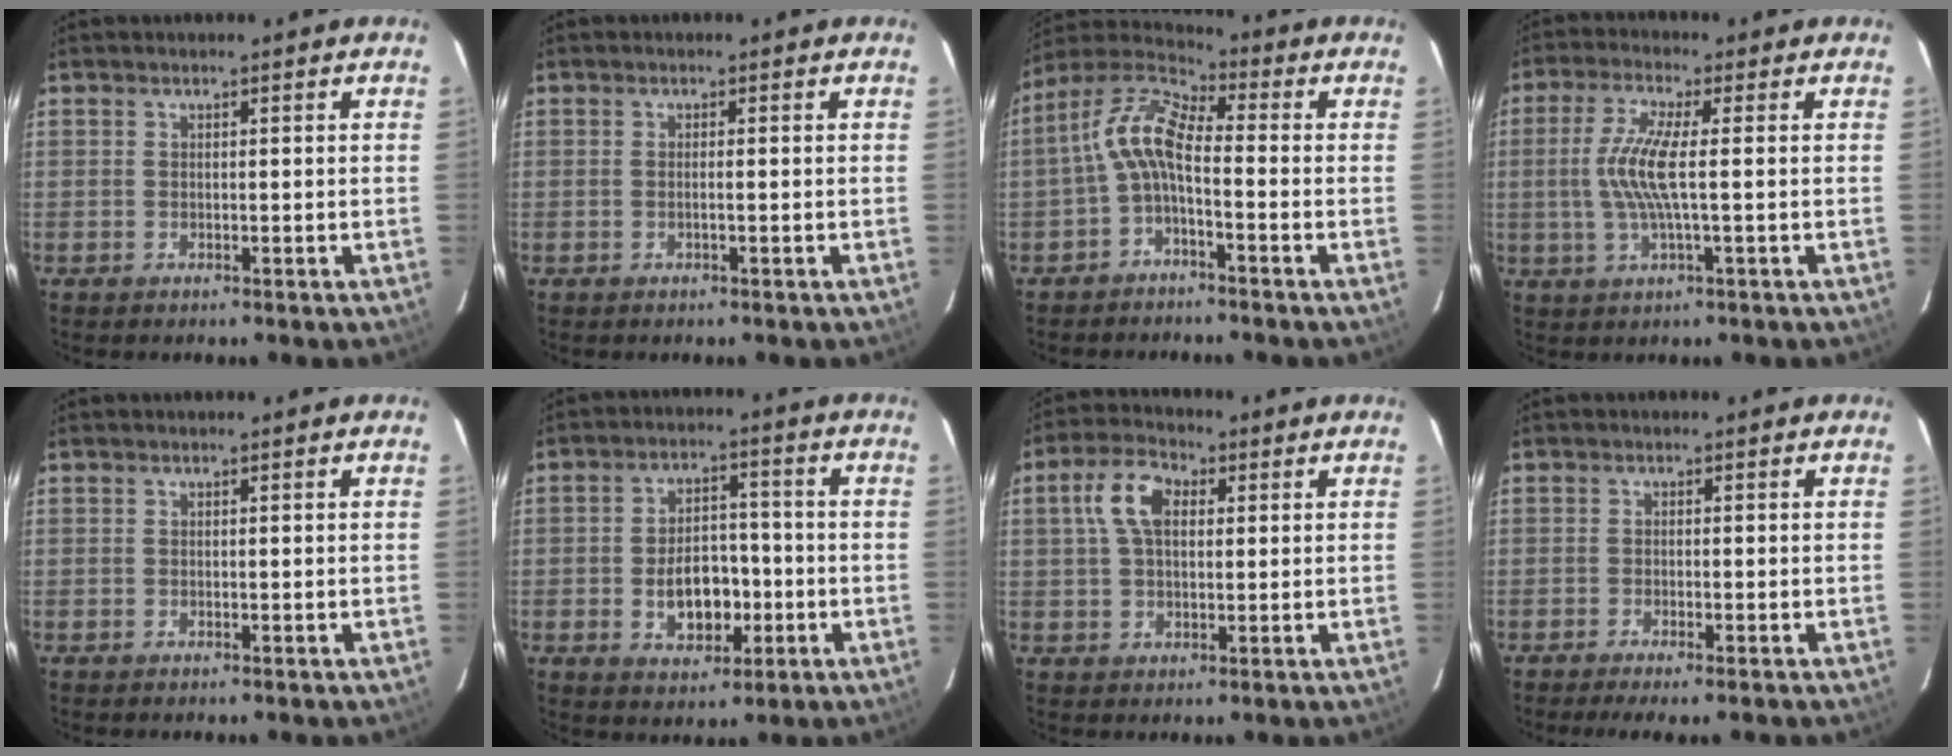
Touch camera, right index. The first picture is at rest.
{"total": 0.9, "force": [-0.3, -0.2, 0.8], "torque": [-0.015, 0.002, -0.006]}
{"total": 8.2, "force": [-1.9, 3.0, 7.4], "torque": [-0.167, 0.022, -0.042]}
{"total": 8.1, "force": [-0.1, 0.9, 8.1], "torque": [-0.166, 0.001, -0.002]}
{"total": 0.0}
{"total": 9.5, "force": [-2.4, 6.1, 6.8], "torque": [-0.129, 0.018, -0.024]}
{"total": 7.8, "force": [2.0, 4.6, 6.0], "torque": [-0.118, 0.024, 0.037]}
{"total": 3.6, "force": [-2.9, 0.1, 2.1], "torque": [-0.048, -0.016, -0.049]}